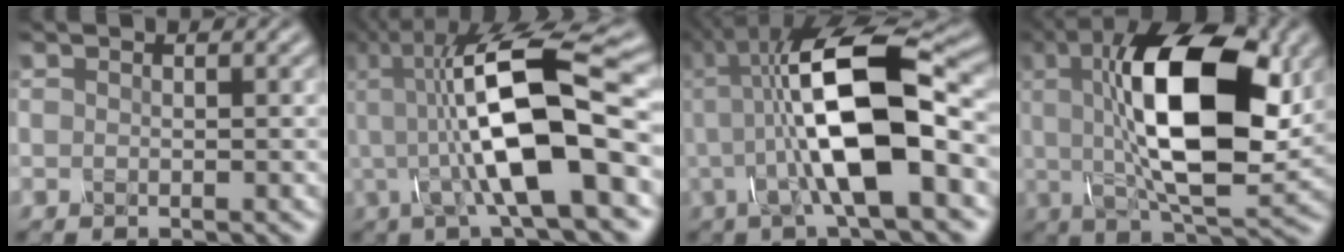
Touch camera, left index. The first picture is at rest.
{"total": 12.2, "force": [-0.3, 3.0, 11.9], "torque": [-0.201, 0.017, -0.013]}
{"total": 11.8, "force": [0.1, 3.3, 11.4], "torque": [-0.197, 0.013, -0.003]}
{"total": 14.0, "force": [2.4, 5.4, 12.7], "torque": [-0.205, 0.008, 0.036]}